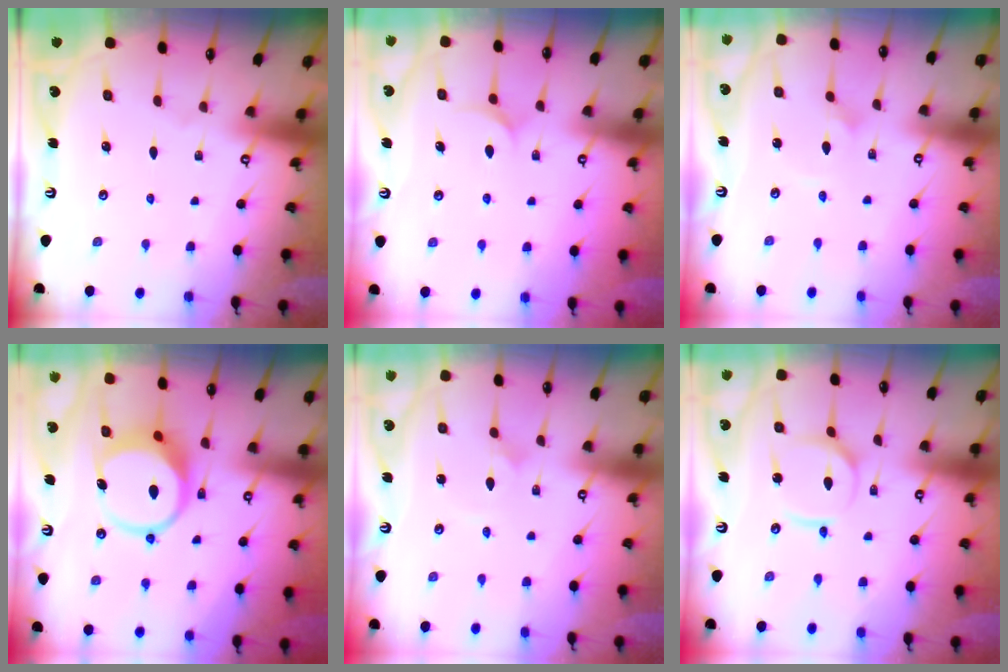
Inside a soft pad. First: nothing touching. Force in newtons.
{"total": 6.3, "press": 6.3, "slide": 0.3}
{"total": 0.9, "press": 0.9, "slide": 0.1}
{"total": 10.0, "press": 9.9, "slide": 1.3}
{"total": 1.4, "press": 1.4, "slide": 0.1}
{"total": 6.3, "press": 6.3, "slide": 0.6}